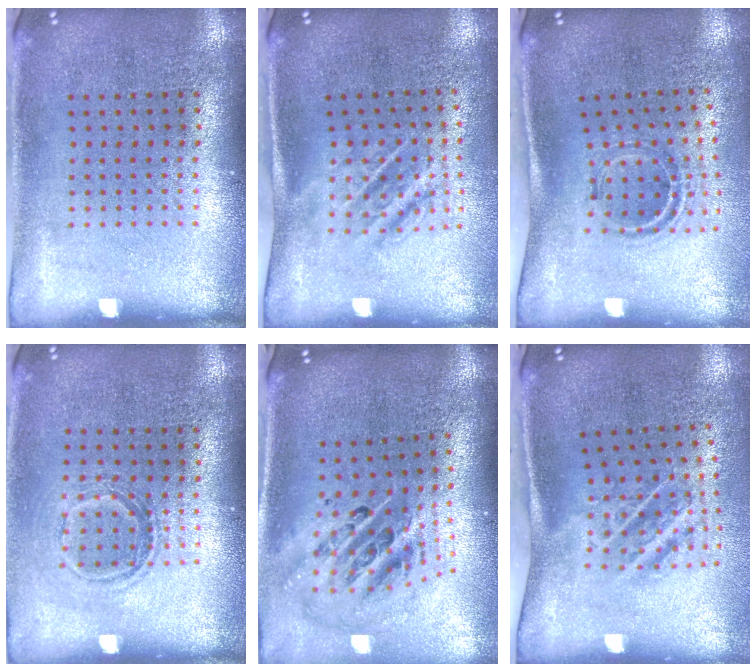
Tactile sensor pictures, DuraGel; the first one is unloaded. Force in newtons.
{"total": 1.7, "press": 1.2, "slide": 1.2}
{"total": 1.1, "press": 1.0, "slide": 0.5}
{"total": 1.1, "press": 1.0, "slide": 0.5}
{"total": 2.6, "press": 1.8, "slide": 2.0}
{"total": 2.0, "press": 1.2, "slide": 1.6}